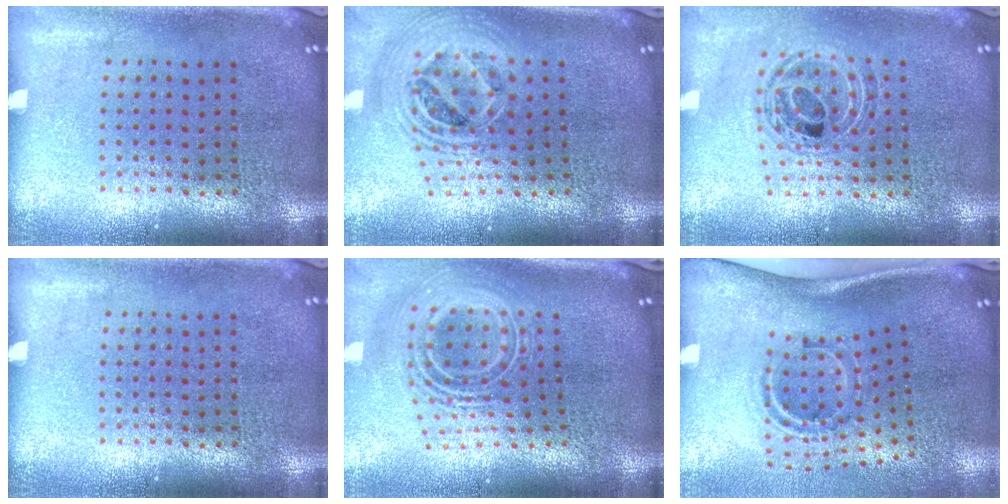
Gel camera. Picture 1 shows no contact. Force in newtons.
{"total": 2.3, "press": 1.8, "slide": 1.5}
{"total": 0.7, "press": 0.7, "slide": 0.1}
{"total": 0.0}
{"total": 2.8, "press": 1.9, "slide": 2.2}
{"total": 2.1, "press": 1.2, "slide": 1.8}